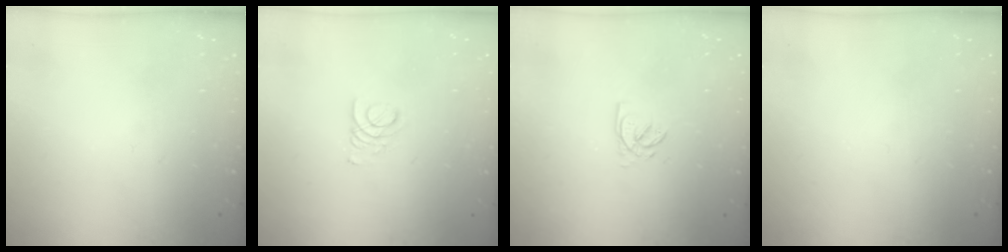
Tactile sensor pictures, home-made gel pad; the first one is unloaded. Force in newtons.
{"total": 1.9, "press": 1.9, "slide": 0.2}
{"total": 2.3, "press": 2.3, "slide": 0.3}
{"total": 0.0}